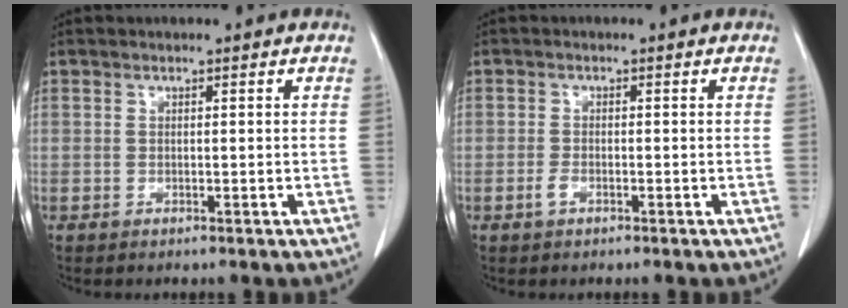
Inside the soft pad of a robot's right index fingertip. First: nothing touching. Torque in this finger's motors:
{"motor_torque": [-0.02, -0.07, -0.12, -0.06]}